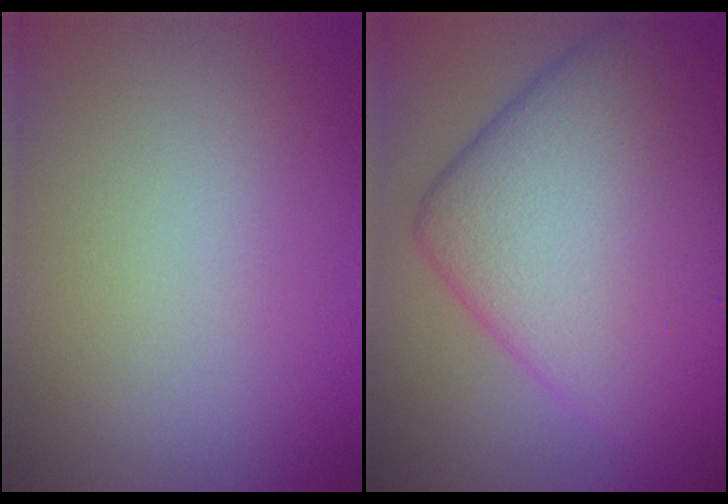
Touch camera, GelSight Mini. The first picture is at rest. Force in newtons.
{"total": 14.0, "press": 14.0, "slide": 0.2}